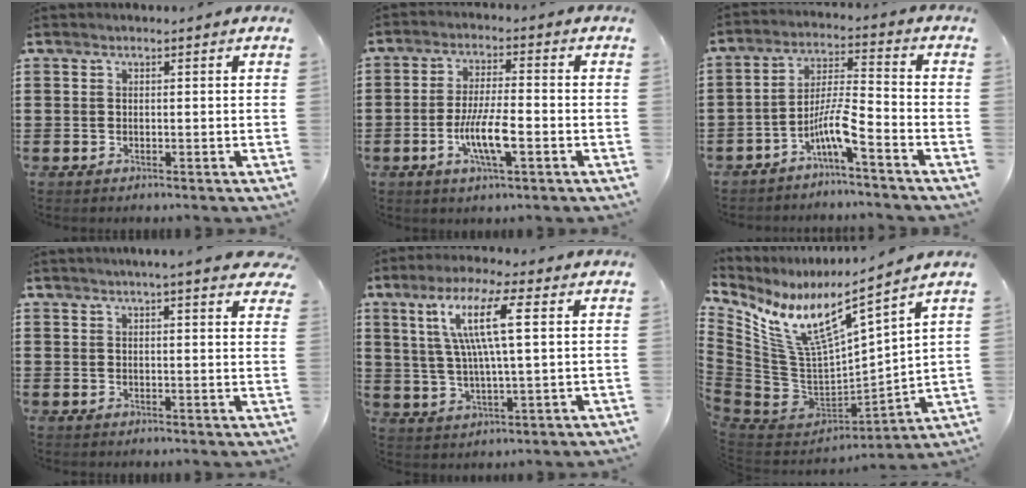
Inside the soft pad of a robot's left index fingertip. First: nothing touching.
{"total": 7.2, "force": [-2.4, 1.6, 6.6], "torque": [-0.136, -0.006, -0.047]}
{"total": 7.2, "force": [-5.0, 0.9, 5.1], "torque": [-0.109, -0.002, -0.100]}
{"total": 3.4, "force": [2.9, -0.1, 1.9], "torque": [-0.038, -0.004, 0.051]}
{"total": 10.8, "force": [3.7, 1.8, 10.0], "torque": [-0.214, 0.003, 0.055]}
{"total": 10.8, "force": [7.1, 2.4, 7.8], "torque": [-0.184, -0.059, 0.122]}